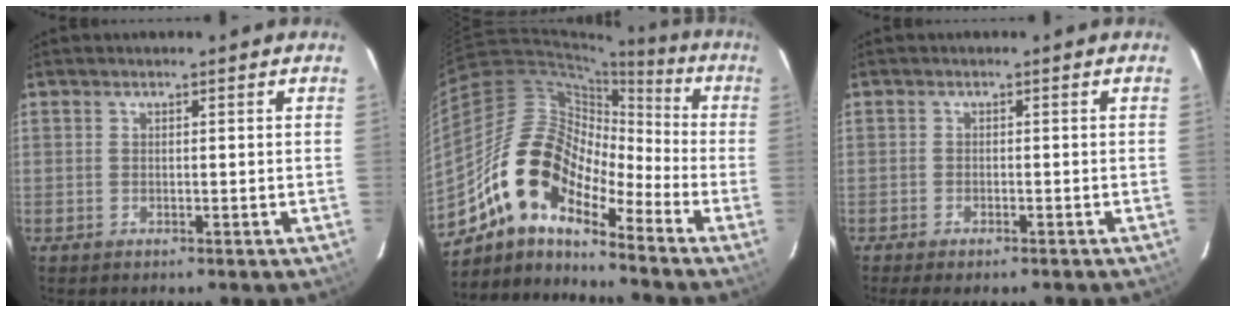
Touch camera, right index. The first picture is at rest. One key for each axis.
{"total": 13.4, "fx": -9.7, "fy": 5.9, "fz": 7.1, "tx": -0.113, "ty": 0.014, "tz": -0.198}
{"total": 3.6, "fx": -2.9, "fy": 0.9, "fz": 1.9, "tx": -0.046, "ty": -0.014, "tz": -0.047}